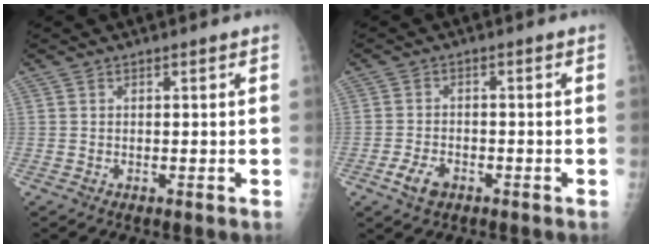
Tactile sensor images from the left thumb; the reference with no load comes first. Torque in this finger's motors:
{"motor_torque": [-0.84, 0.44, 0.33, 0.15, 0.01]}